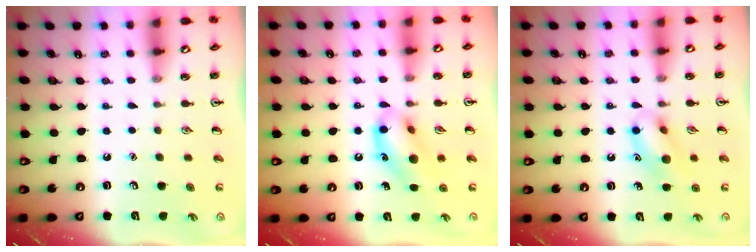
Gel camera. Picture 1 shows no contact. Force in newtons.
{"total": 12.6, "press": 12.4, "slide": 2.4}
{"total": 12.0, "press": 11.9, "slide": 0.7}